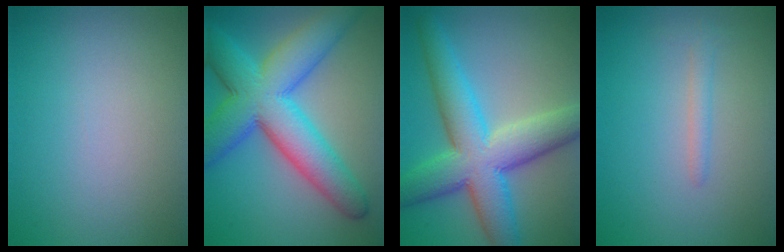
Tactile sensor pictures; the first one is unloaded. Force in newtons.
{"total": 10.8, "press": 10.8, "slide": 0.1}
{"total": 9.7, "press": 9.7, "slide": 0.3}
{"total": 1.3, "press": 1.3, "slide": 0.1}